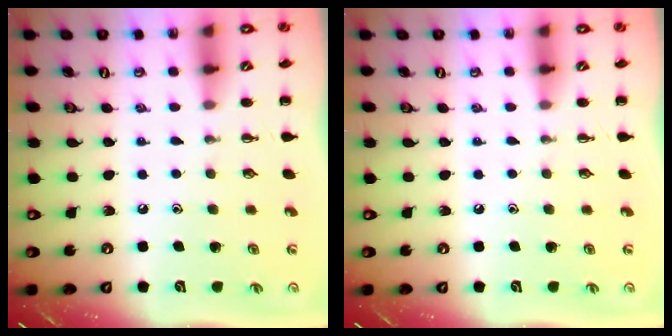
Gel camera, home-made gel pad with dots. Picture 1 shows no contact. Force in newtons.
{"total": 0.0}